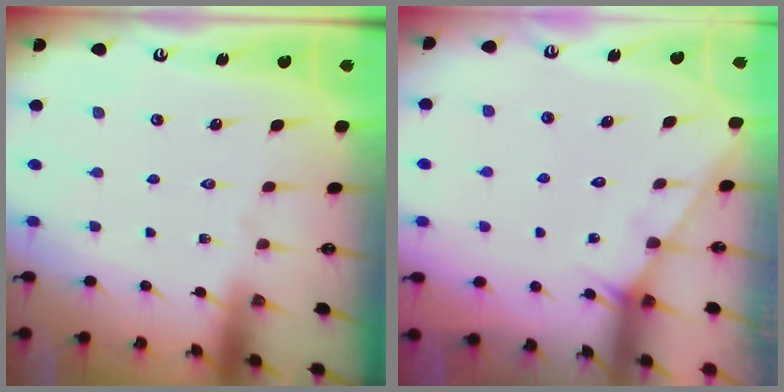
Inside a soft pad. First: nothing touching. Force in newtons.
{"total": 3.8, "press": 3.8, "slide": 0.3}